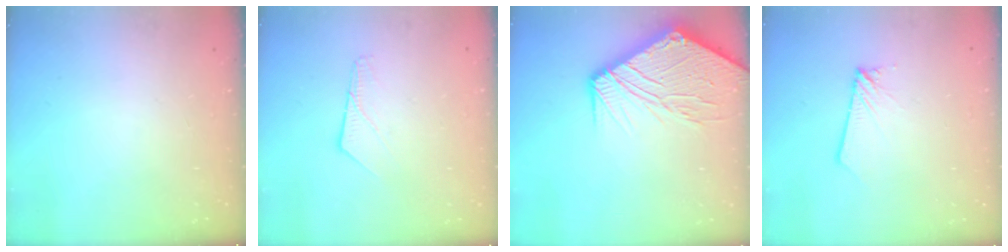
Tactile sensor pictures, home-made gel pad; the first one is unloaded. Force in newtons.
{"total": 5.7, "press": 5.7, "slide": 0.5}
{"total": 17.5, "press": 17.4, "slide": 2.2}
{"total": 1.8, "press": 1.8, "slide": 0.2}